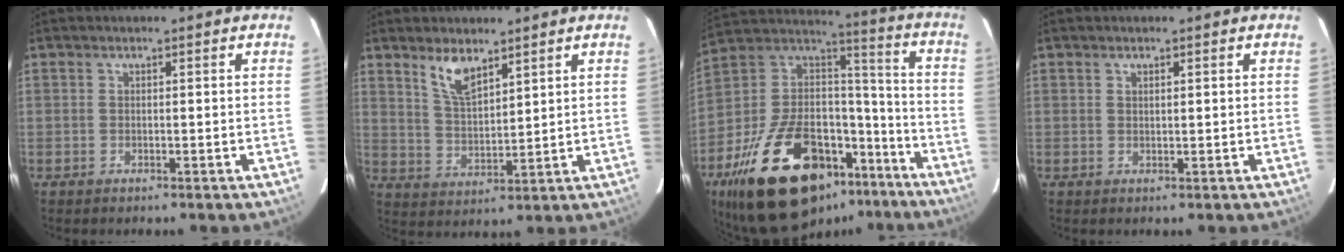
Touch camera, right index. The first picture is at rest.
{"total": 6.8, "force": [4.8, 2.4, 4.1], "torque": [-0.075, 0.000, 0.099]}
{"total": 32.6, "force": [-20.1, 15.9, 20.2], "torque": [-0.379, 0.021, -0.305]}
{"total": 0.7, "force": [0.5, 0.2, 0.5], "torque": [-0.010, 0.001, 0.010]}